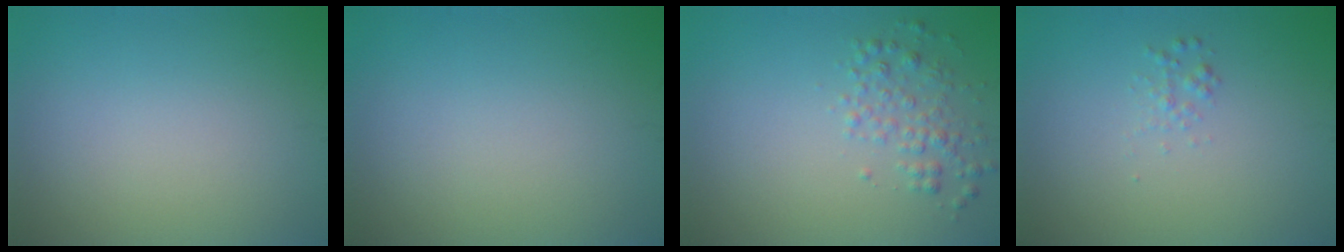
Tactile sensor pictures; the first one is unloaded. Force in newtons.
{"total": 0.0}
{"total": 2.2, "press": 2.2, "slide": 0.1}
{"total": 0.9, "press": 0.9, "slide": 0.1}